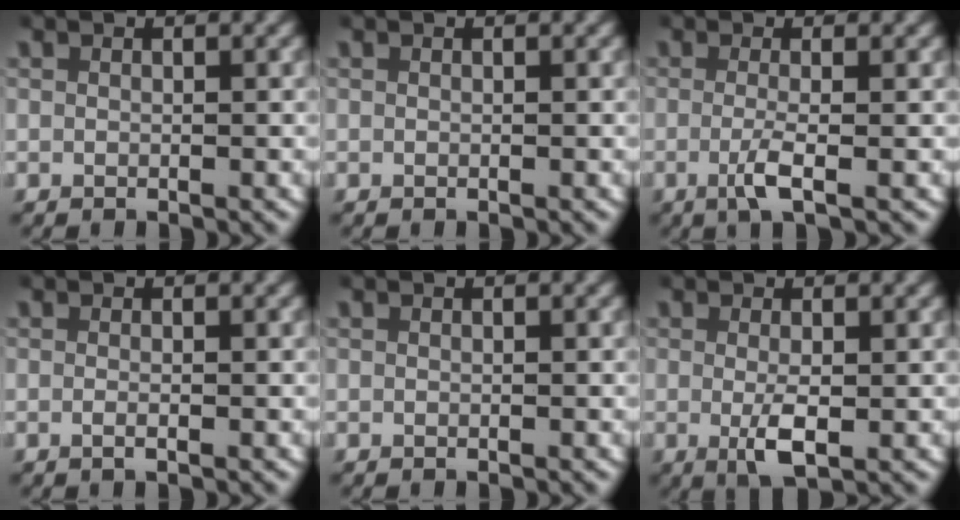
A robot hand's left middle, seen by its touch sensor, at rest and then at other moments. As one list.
[{"total": 0.0}, {"total": 2.3, "force": [-0.7, 0.0, 2.2], "torque": [-0.055, -0.013, -0.010]}, {"total": 0.7, "force": [-0.3, -0.1, 0.6], "torque": [-0.015, -0.003, -0.005]}, {"total": 0.0}, {"total": 2.8, "force": [-0.4, 0.8, 2.7], "torque": [-0.052, -0.014, -0.001]}]